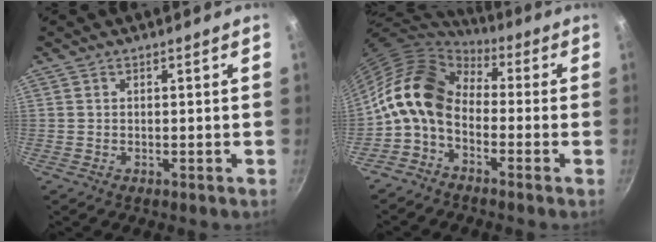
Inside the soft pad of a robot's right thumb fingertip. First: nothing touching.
{"total": 12.9, "force": [-1.4, 8.8, 9.3], "torque": [-0.157, 0.039, -0.047]}